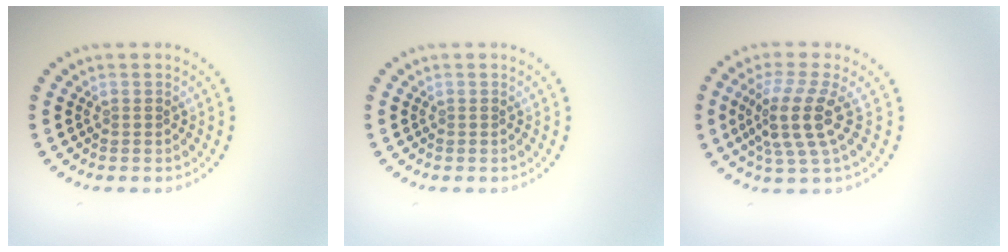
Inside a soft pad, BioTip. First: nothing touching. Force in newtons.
{"total": 0.0}
{"total": 4.4, "press": 3.3, "slide": 2.9}